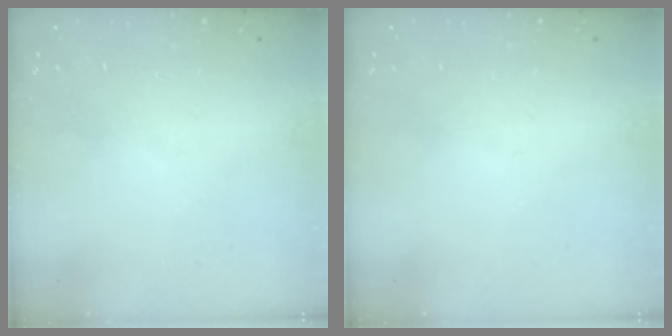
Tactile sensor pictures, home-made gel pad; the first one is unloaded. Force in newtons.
{"total": 0.0}